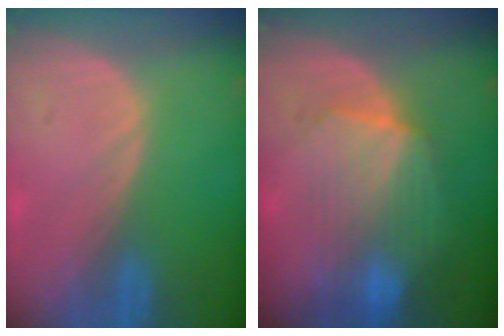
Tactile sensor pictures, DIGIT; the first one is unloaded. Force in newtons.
{"total": 7.3, "press": 7.3, "slide": 0.2}